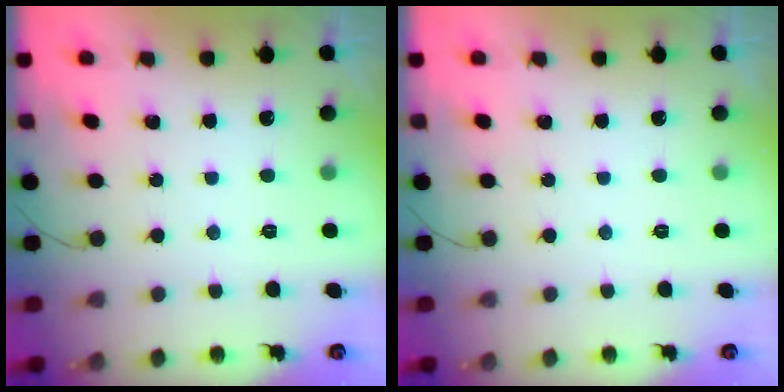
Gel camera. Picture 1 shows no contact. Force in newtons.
{"total": 0.0}